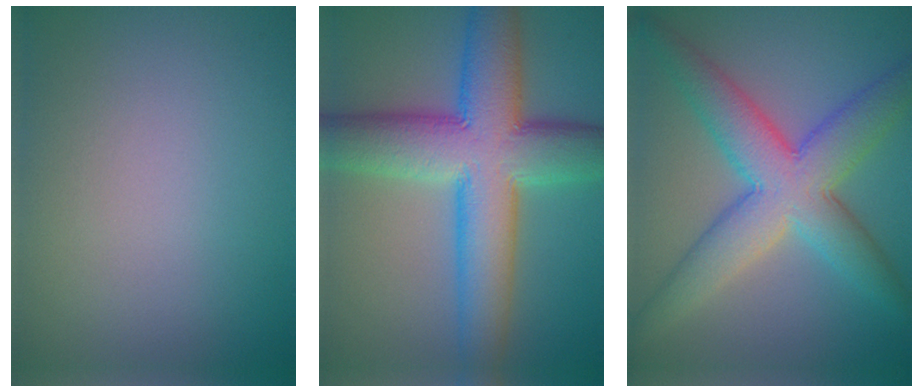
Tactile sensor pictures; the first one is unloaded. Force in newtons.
{"total": 11.2, "press": 11.2, "slide": 0.2}
{"total": 8.0, "press": 8.0, "slide": 0.2}